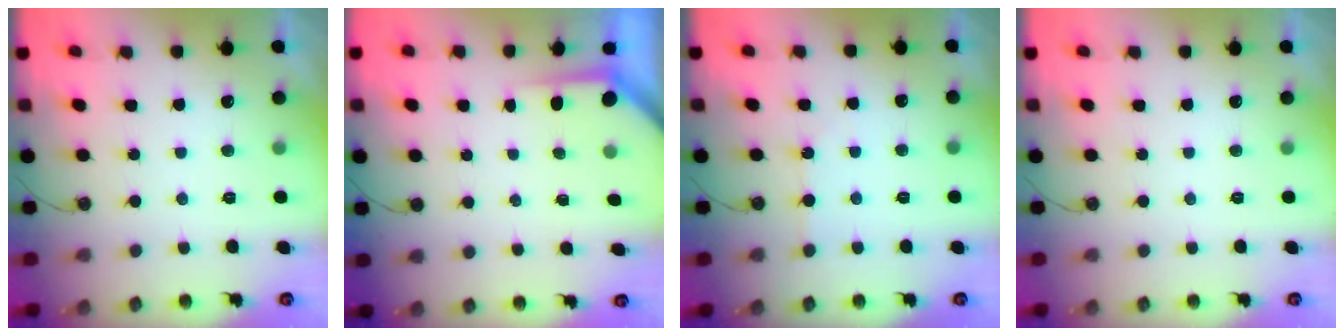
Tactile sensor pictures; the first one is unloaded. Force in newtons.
{"total": 3.4, "press": 3.4, "slide": 0.4}
{"total": 1.9, "press": 1.8, "slide": 0.4}
{"total": 0.0}